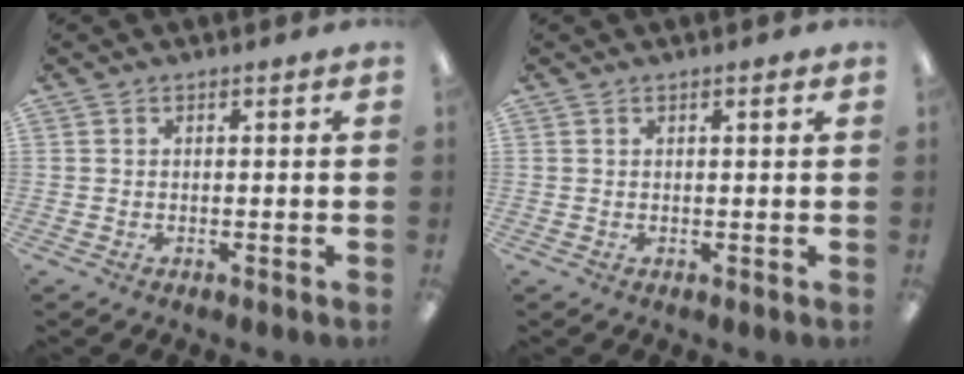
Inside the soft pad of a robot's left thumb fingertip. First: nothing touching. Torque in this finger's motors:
{"motor_torque": [-0.02, 0.08, 0.00, 0.05, 0.07]}